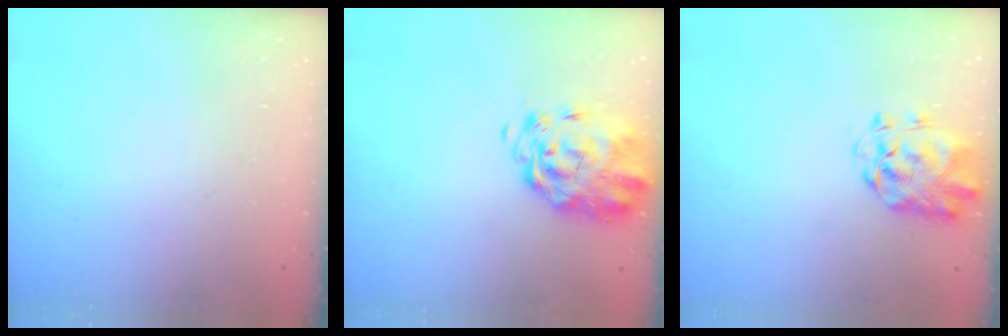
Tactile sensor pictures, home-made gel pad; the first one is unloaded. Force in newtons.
{"total": 3.9, "press": 3.3, "slide": 2.1}
{"total": 2.9, "press": 2.8, "slide": 0.8}